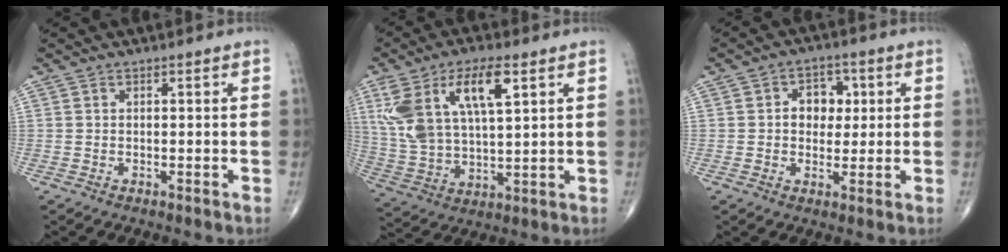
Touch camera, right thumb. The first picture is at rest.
{"total": 16.3, "force": [6.7, 6.9, 13.2], "torque": [-0.261, -0.009, 0.133]}
{"total": 6.3, "force": [1.0, 4.9, 3.9], "torque": [-0.017, 0.005, 0.011]}